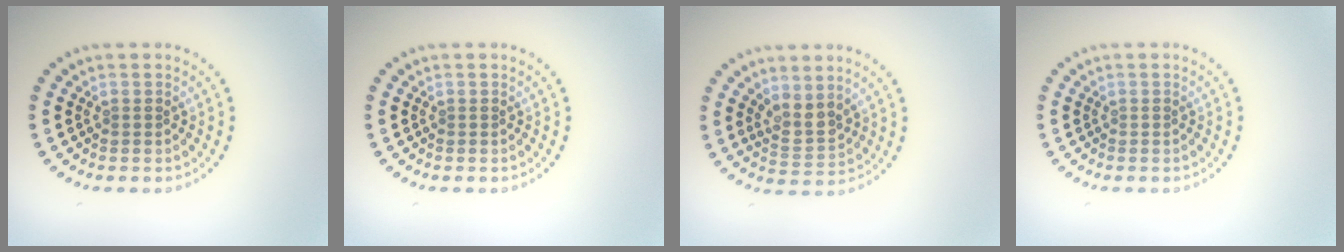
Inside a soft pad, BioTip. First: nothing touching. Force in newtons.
{"total": 0.0}
{"total": 2.3, "press": 1.9, "slide": 1.3}
{"total": 0.0}